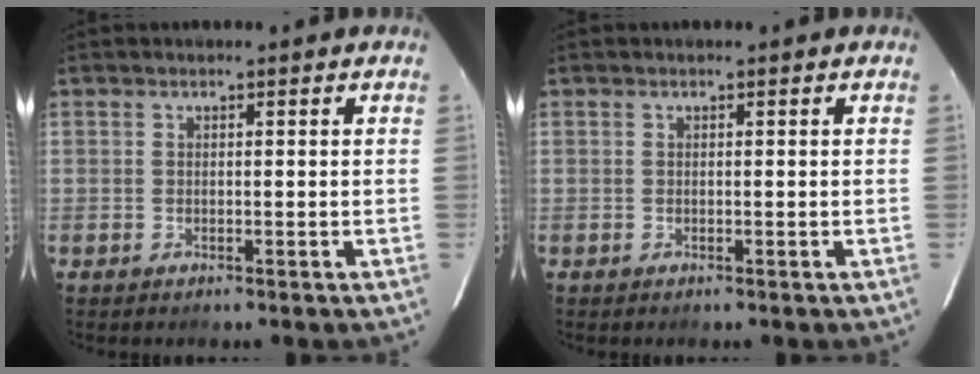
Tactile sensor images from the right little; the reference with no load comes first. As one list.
[{"total": 0.0}]